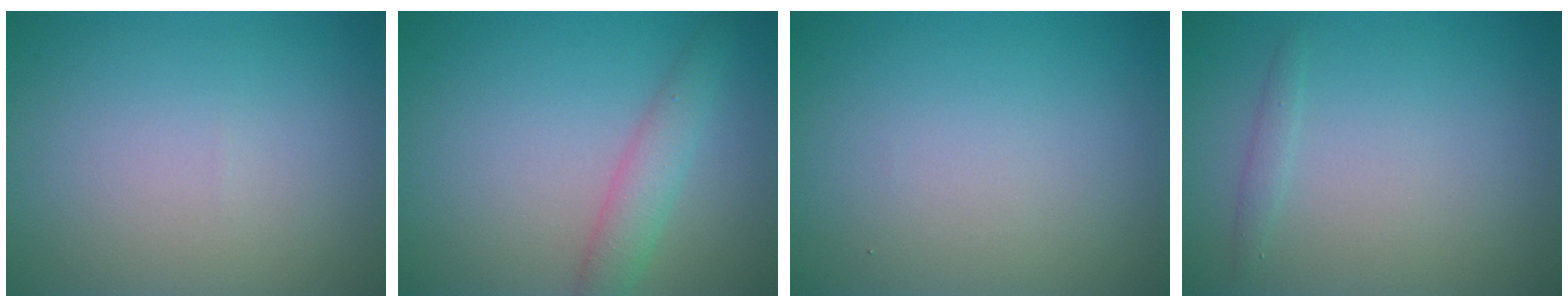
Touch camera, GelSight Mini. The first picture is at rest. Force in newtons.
{"total": 2.8, "press": 2.8, "slide": 0.1}
{"total": 0.0}
{"total": 0.8, "press": 0.8, "slide": 0.0}